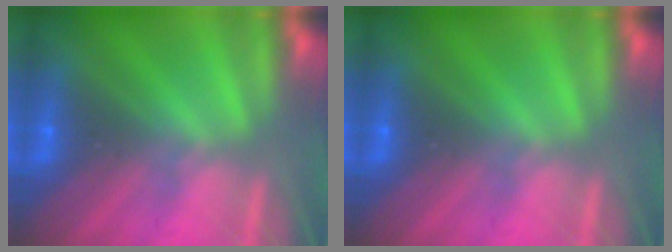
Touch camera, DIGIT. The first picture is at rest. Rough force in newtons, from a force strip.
{"total": 0.0}